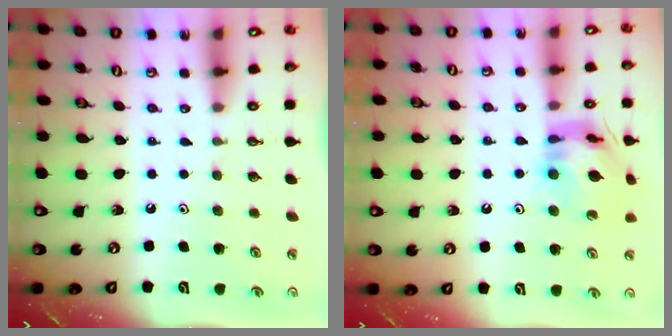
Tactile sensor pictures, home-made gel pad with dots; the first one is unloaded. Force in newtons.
{"total": 14.2, "press": 14.1, "slide": 1.3}